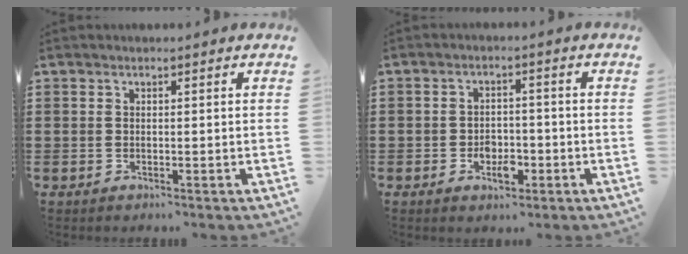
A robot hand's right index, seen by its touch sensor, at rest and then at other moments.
{"total": 4.1, "force": [-1.6, 2.4, 3.0], "torque": [-0.036, -0.002, -0.030]}